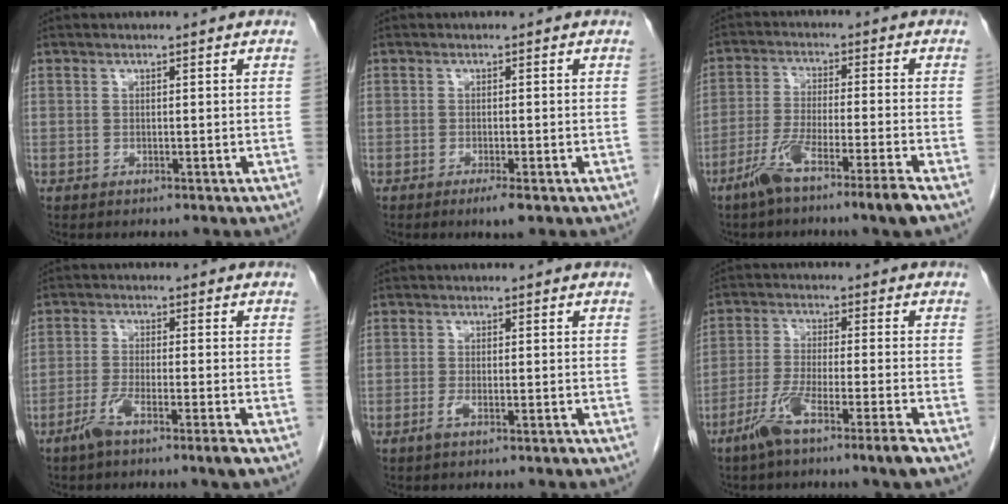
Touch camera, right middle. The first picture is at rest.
{"total": 2.2, "force": [-1.3, 0.2, 1.8], "torque": [-0.028, -0.005, -0.019]}
{"total": 8.3, "force": [-5.5, -0.6, 6.2], "torque": [-0.114, -0.015, -0.105]}
{"total": 4.9, "force": [-3.3, -0.5, 3.5], "torque": [-0.067, -0.006, -0.068]}
{"total": 1.8, "force": [-1.2, -0.1, 1.3], "torque": [-0.027, -0.002, -0.024]}
{"total": 7.6, "force": [-5.0, -0.7, 5.6], "torque": [-0.104, -0.014, -0.098]}